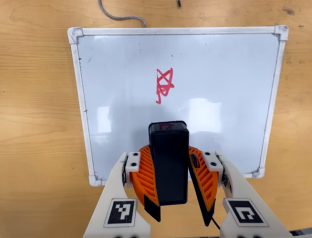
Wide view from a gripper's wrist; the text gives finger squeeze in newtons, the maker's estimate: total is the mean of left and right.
{"total": 10.1, "left": 10.2, "right": 10.0}